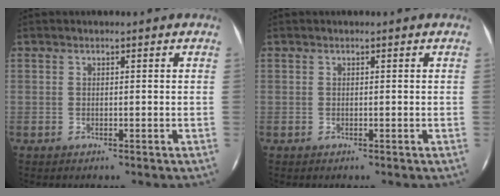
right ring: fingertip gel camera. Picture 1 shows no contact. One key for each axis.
{"total": 0.0}